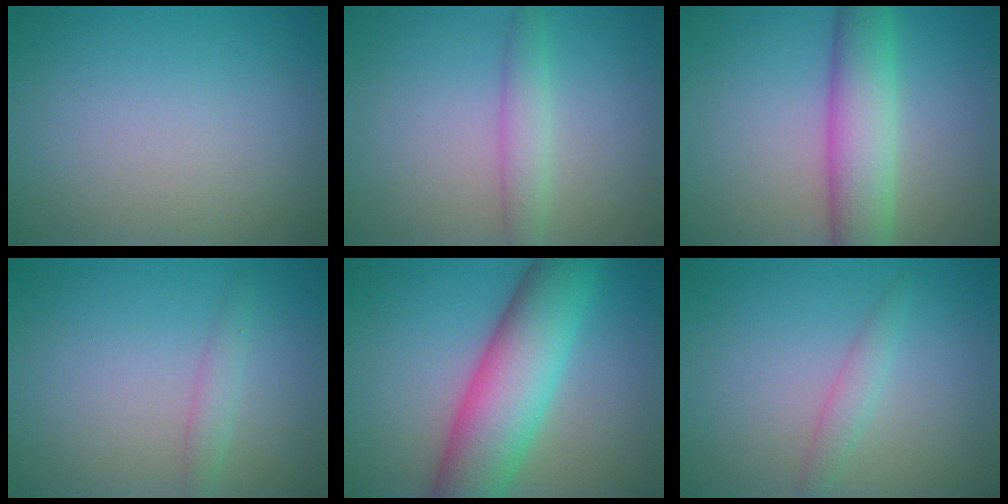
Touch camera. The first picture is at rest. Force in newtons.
{"total": 2.3, "press": 2.3, "slide": 0.2}
{"total": 6.2, "press": 6.2, "slide": 0.3}
{"total": 1.5, "press": 1.5, "slide": 0.0}
{"total": 9.9, "press": 9.9, "slide": 0.1}
{"total": 1.6, "press": 1.6, "slide": 0.0}